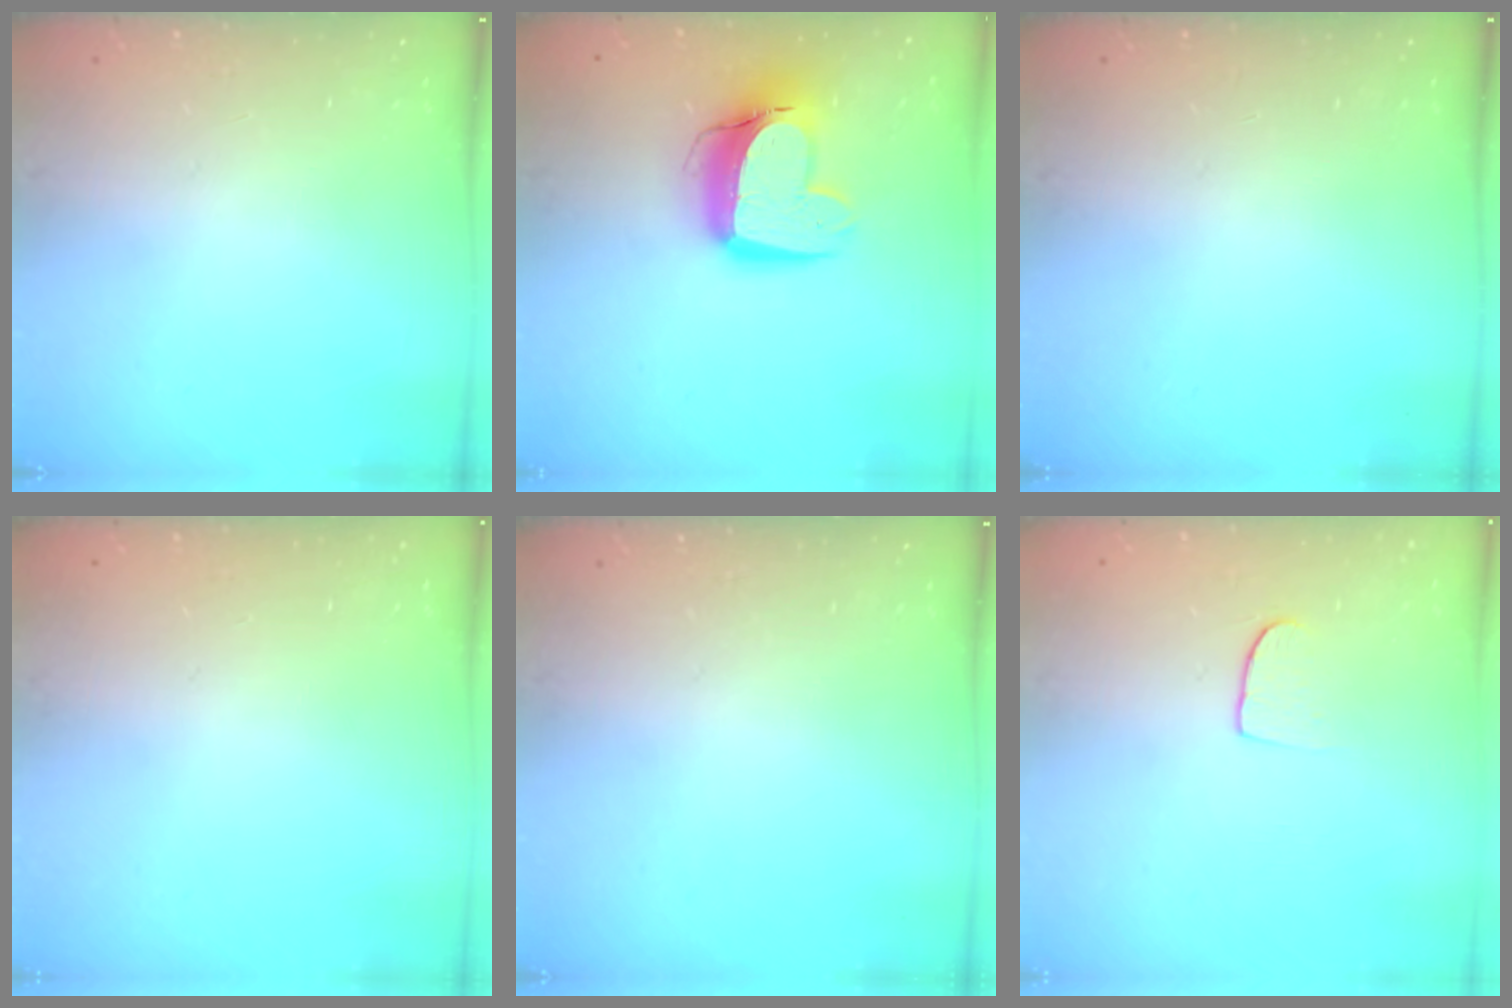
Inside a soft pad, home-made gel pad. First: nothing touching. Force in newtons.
{"total": 13.6, "press": 13.5, "slide": 1.4}
{"total": 0.0}
{"total": 0.0}
{"total": 0.0}
{"total": 6.4, "press": 6.3, "slide": 0.4}